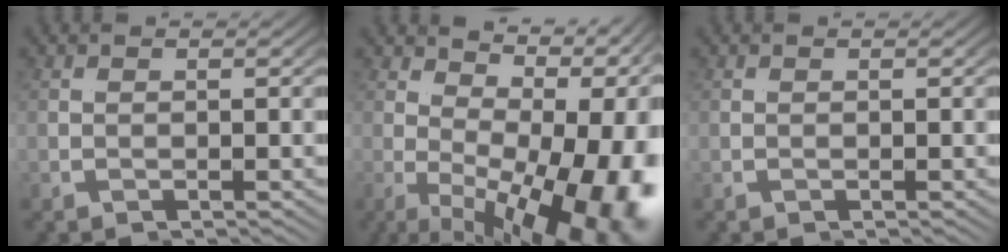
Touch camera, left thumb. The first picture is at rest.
{"total": 12.2, "force": [-2.5, 4.3, 11.2], "torque": [-0.172, 0.002, -0.029]}
{"total": 0.0}